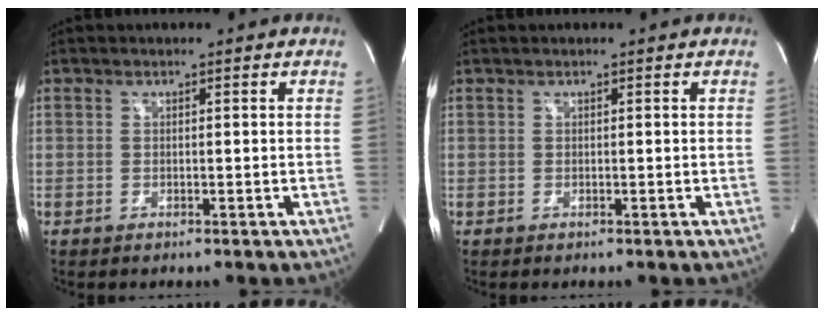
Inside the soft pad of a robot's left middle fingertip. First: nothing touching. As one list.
[{"total": 0.0}]